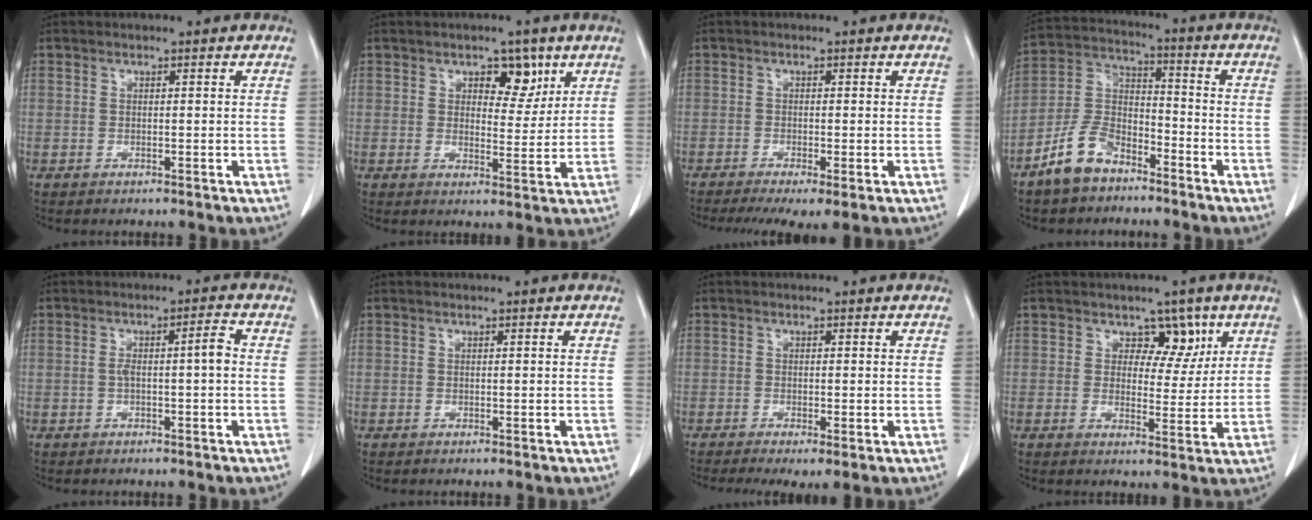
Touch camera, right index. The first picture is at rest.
{"total": 5.3, "force": [2.9, 2.9, 3.3], "torque": [-0.036, 0.002, 0.042]}
{"total": 6.0, "force": [-3.8, 1.0, 4.5], "torque": [-0.068, -0.016, -0.063]}
{"total": 9.5, "force": [-6.6, 4.9, 4.7], "torque": [-0.109, 0.007, -0.130]}
{"total": 3.3, "force": [-0.3, 0.2, 3.3], "torque": [-0.057, 0.011, -0.002]}
{"total": 0.0}
{"total": 3.6, "force": [-2.0, 0.9, 2.8], "torque": [-0.046, -0.012, -0.032]}
{"total": 4.8, "force": [2.6, 3.3, 2.4], "torque": [-0.015, -0.001, 0.036]}